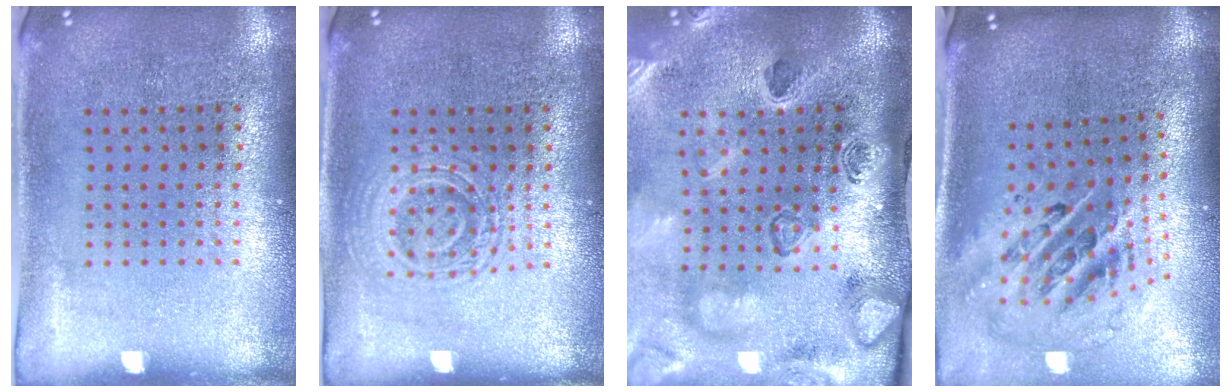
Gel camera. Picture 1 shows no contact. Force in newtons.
{"total": 2.7, "press": 2.7, "slide": 0.5}
{"total": 4.5, "press": 3.2, "slide": 3.1}
{"total": 2.8, "press": 1.9, "slide": 2.1}